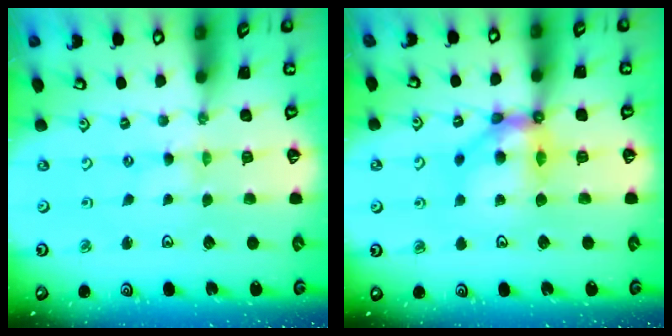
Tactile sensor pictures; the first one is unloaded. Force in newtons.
{"total": 10.4, "press": 10.3, "slide": 1.8}